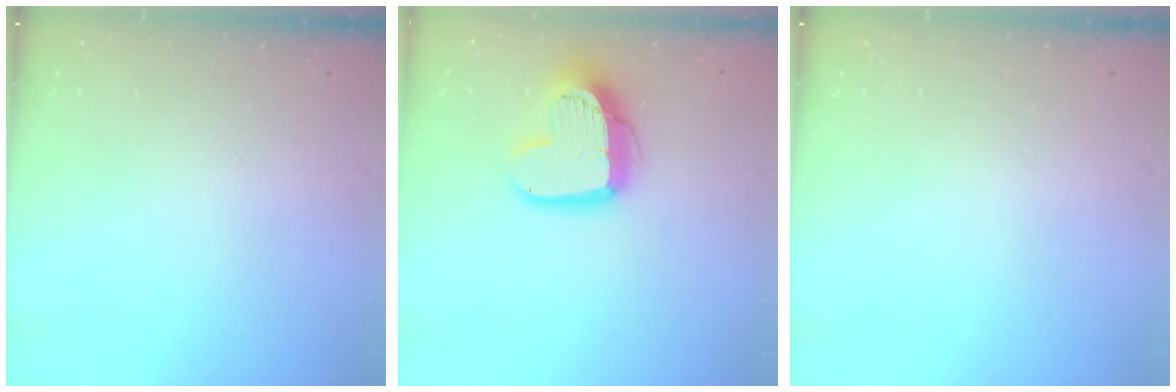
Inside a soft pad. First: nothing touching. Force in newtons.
{"total": 14.6, "press": 14.6, "slide": 1.1}
{"total": 0.0}